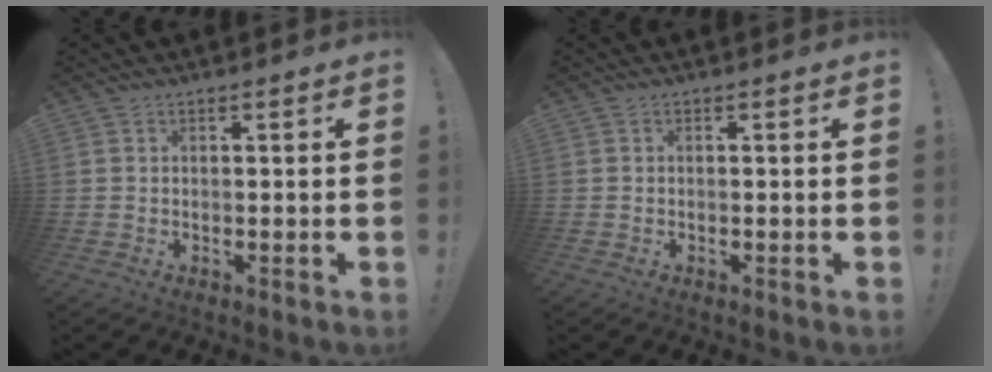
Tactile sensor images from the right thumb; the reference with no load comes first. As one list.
[{"total": 0.0}]